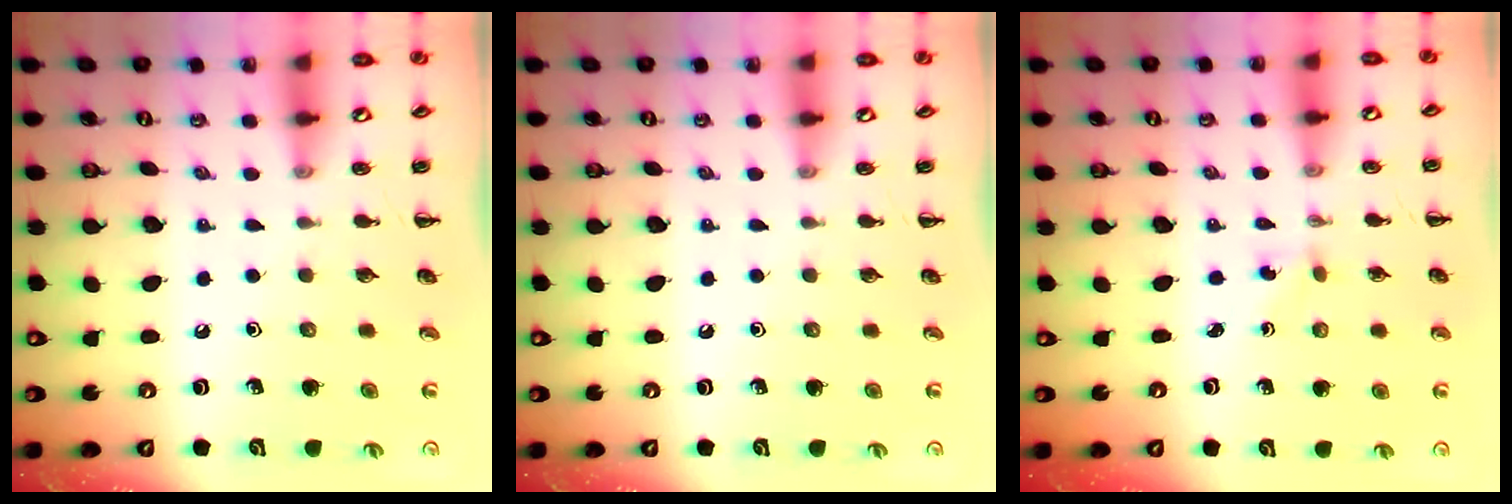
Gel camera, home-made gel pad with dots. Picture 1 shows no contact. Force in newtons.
{"total": 0.0}
{"total": 1.5, "press": 1.4, "slide": 0.7}